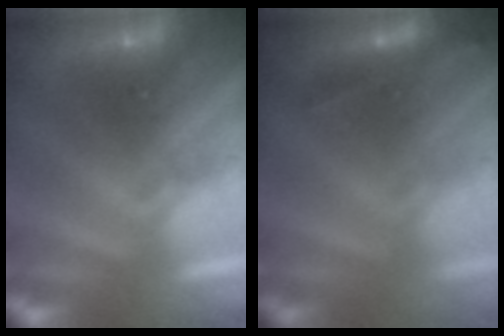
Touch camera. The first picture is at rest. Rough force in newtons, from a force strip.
{"total": 2.4}